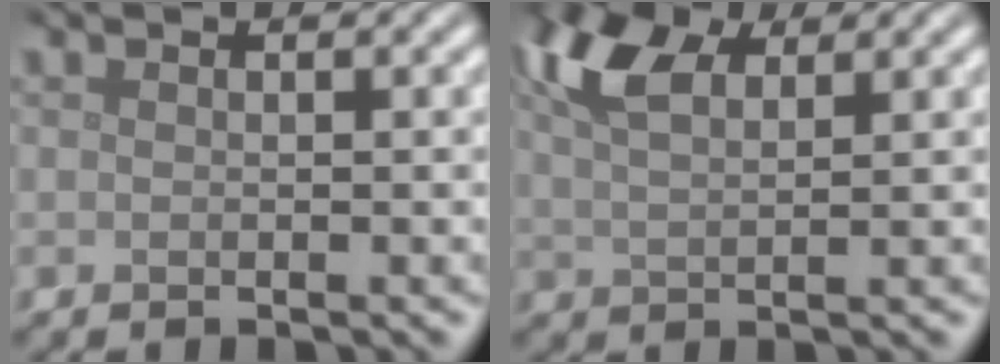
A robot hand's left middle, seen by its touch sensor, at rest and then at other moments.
{"total": 6.3, "force": [3.4, 2.9, 4.4], "torque": [-0.100, 0.022, 0.057]}